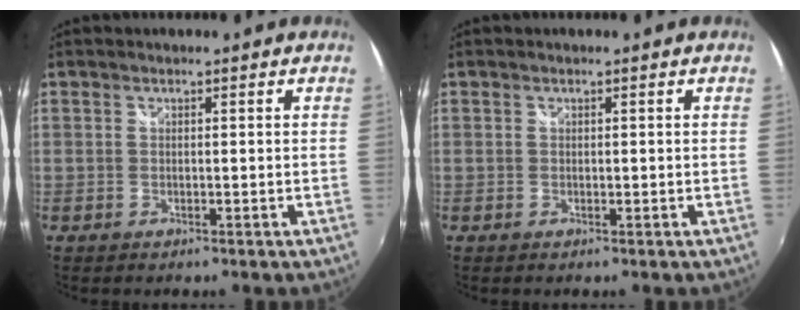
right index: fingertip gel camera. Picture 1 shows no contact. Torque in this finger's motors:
{"motor_torque": [0.99, 1.14, 0.00, 0.01]}